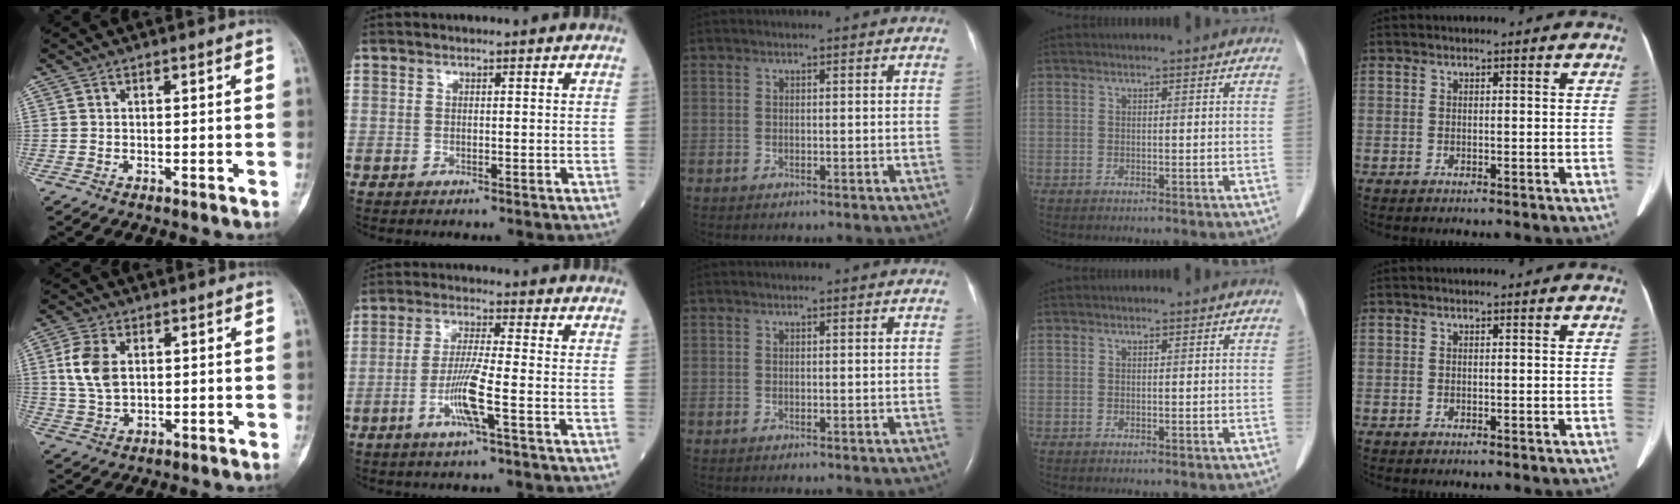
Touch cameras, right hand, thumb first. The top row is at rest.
{"thumb": {"total": 7.9, "force": [1.7, 4.9, 5.9], "torque": [-0.124, 0.000, 0.039]}, "index": {"total": 7.0, "force": [-2.6, -0.5, 6.5], "torque": [-0.129, -0.007, -0.053]}}